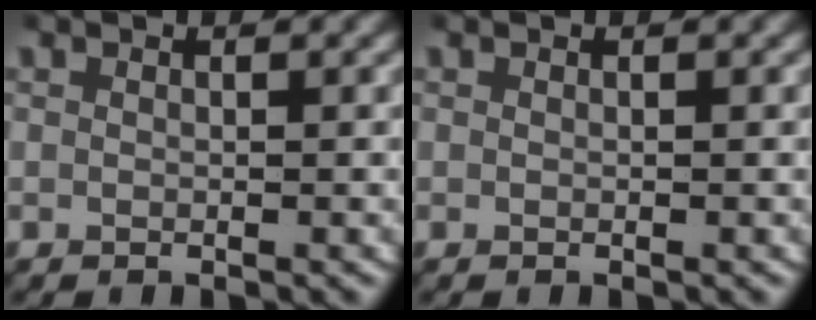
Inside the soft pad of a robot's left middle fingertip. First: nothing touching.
{"total": 0.0}